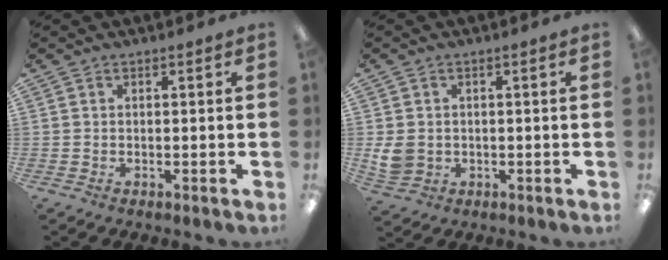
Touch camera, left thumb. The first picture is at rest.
{"total": 5.0, "force": [0.4, 4.4, 2.5], "torque": [-0.052, 0.002, 0.010]}